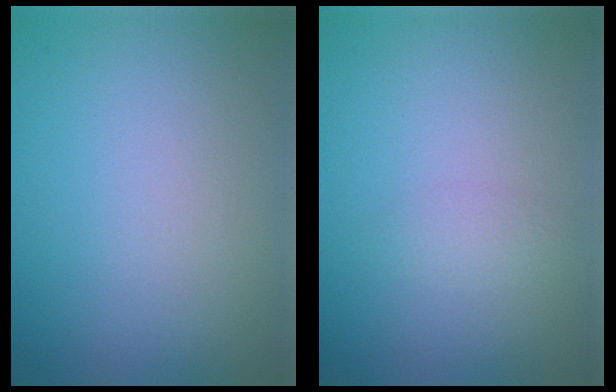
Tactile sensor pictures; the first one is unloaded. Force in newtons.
{"total": 1.0, "press": 1.0, "slide": 0.0}